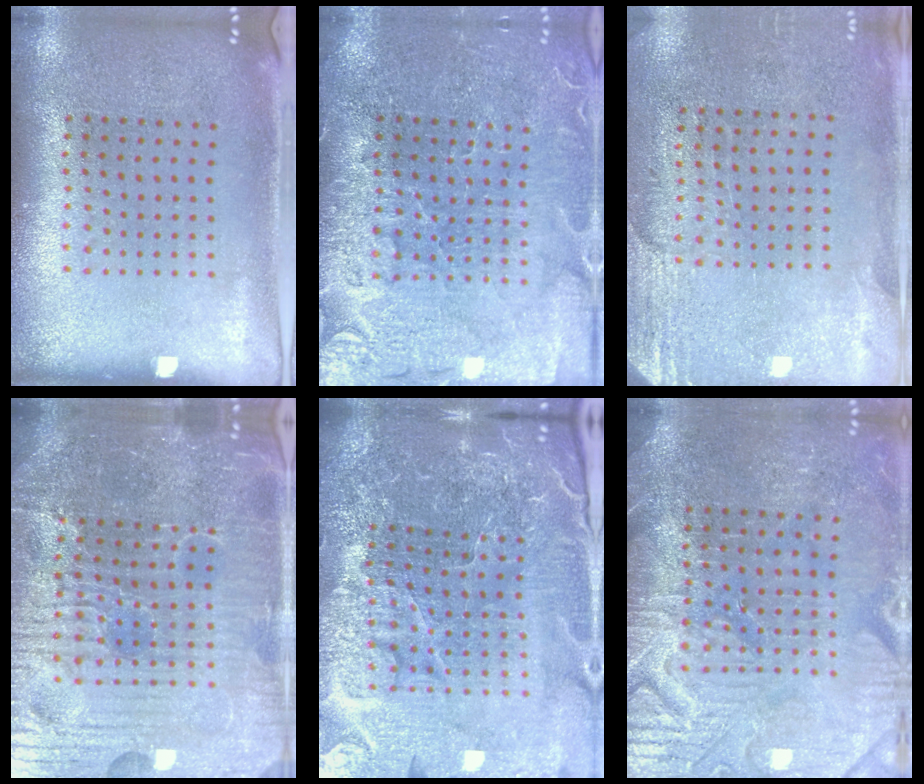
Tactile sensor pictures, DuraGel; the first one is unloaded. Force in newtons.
{"total": 3.5, "press": 3.4, "slide": 1.0}
{"total": 2.8, "press": 2.5, "slide": 1.2}
{"total": 6.5, "press": 6.0, "slide": 2.6}
{"total": 6.2, "press": 5.5, "slide": 2.9}
{"total": 4.0, "press": 3.8, "slide": 1.2}